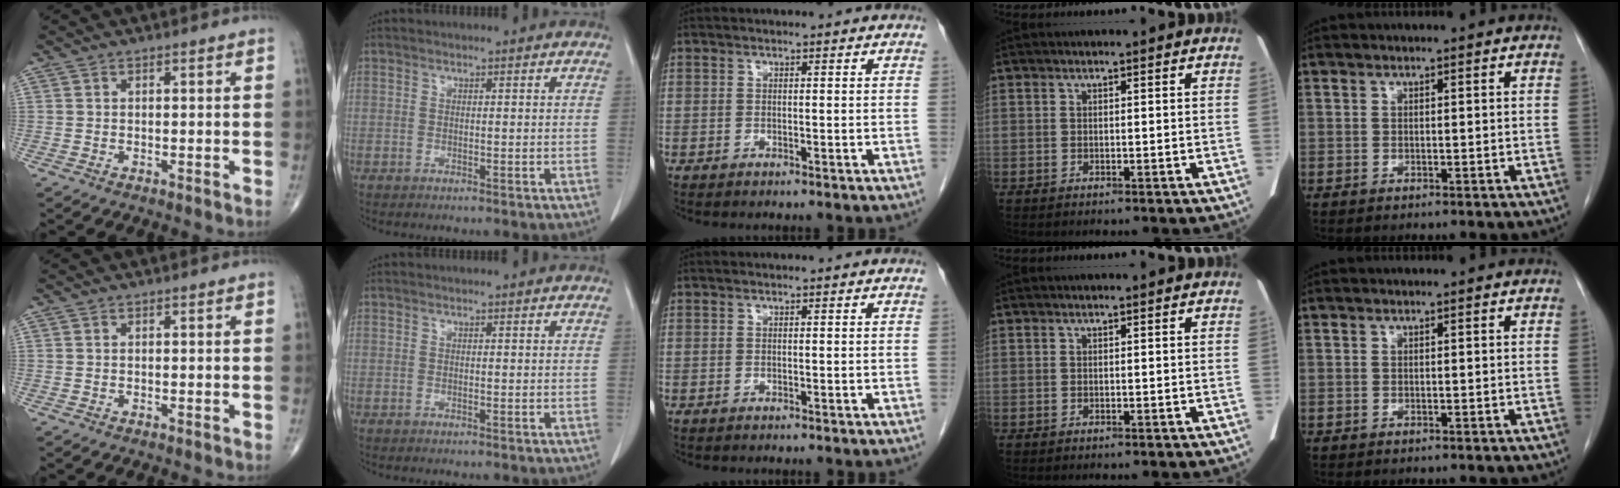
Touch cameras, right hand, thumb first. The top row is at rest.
{}